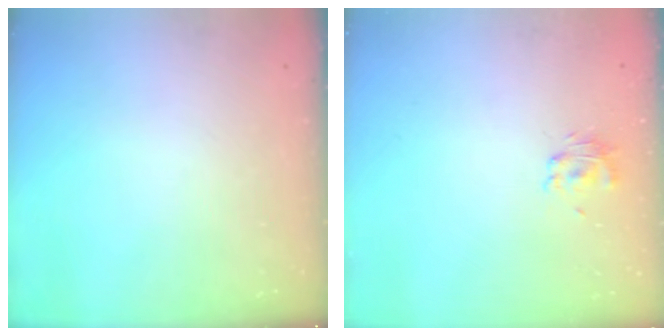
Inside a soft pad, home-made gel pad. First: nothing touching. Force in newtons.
{"total": 2.9, "press": 2.8, "slide": 0.7}